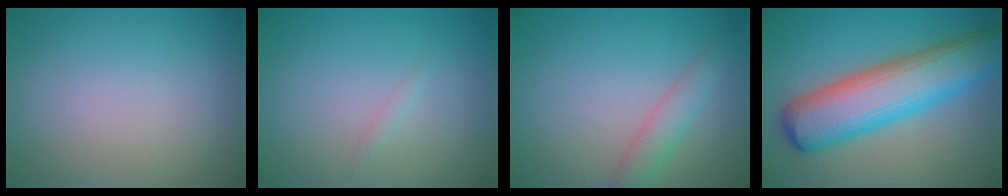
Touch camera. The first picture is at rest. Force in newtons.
{"total": 0.5, "press": 0.5, "slide": 0.0}
{"total": 2.3, "press": 2.3, "slide": 0.0}
{"total": 9.8, "press": 9.8, "slide": 0.5}